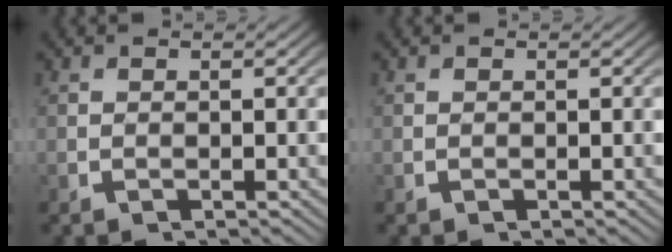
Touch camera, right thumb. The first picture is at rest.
{"total": 0.0}